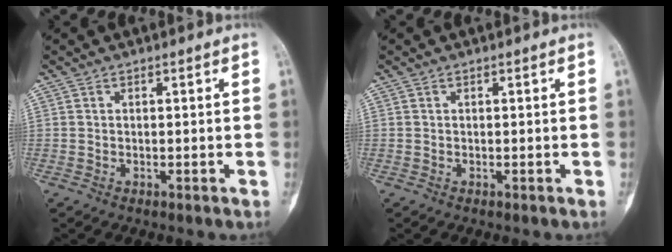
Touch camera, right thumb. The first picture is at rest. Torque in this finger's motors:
{"motor_torque": [0.02, 0.02, 0.04, -0.04, 0.00]}